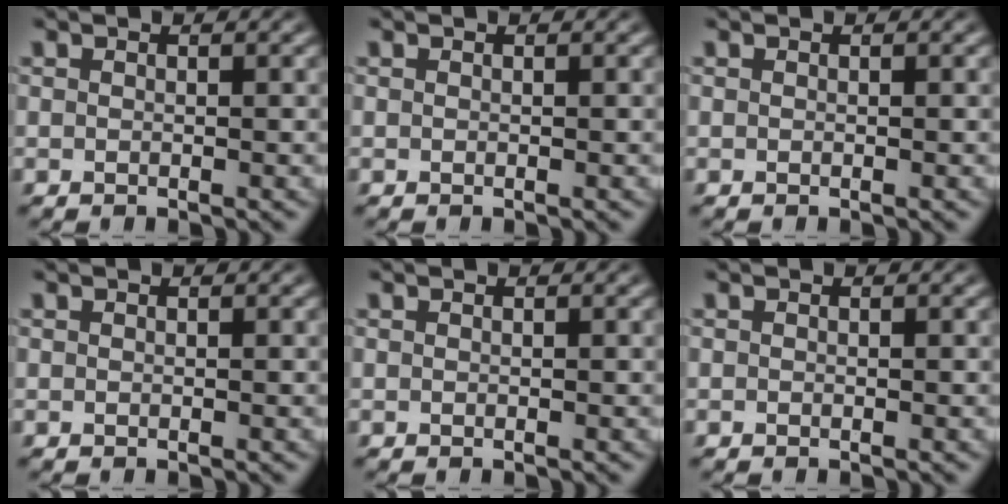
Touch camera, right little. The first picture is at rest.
{"total": 0.0}
{"total": 0.0}
{"total": 0.0}
{"total": 0.0}
{"total": 0.0}